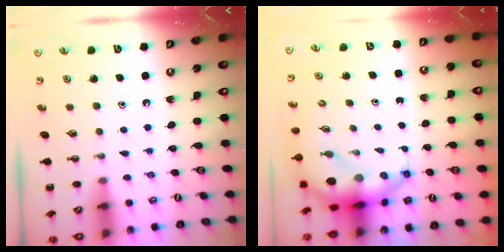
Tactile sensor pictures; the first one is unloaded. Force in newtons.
{"total": 7.2, "press": 7.0, "slide": 1.8}